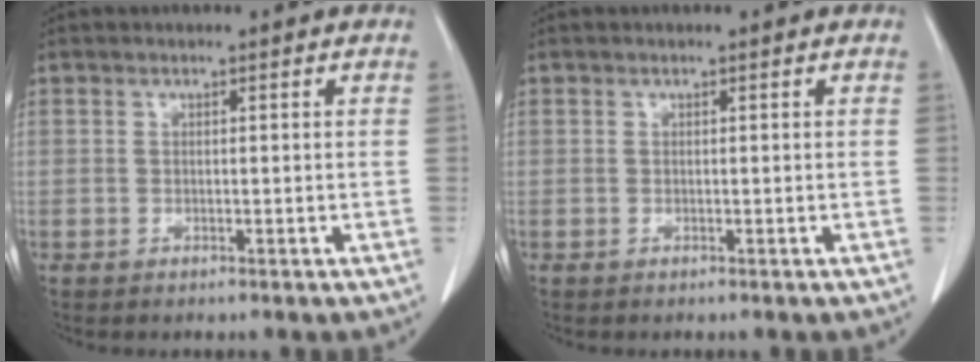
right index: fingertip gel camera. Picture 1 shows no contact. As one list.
[{"total": 0.0}]